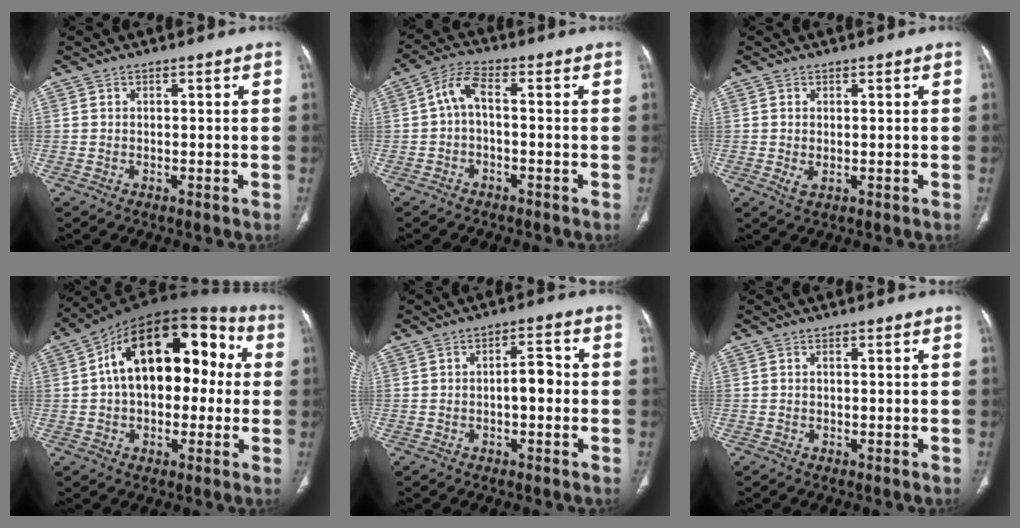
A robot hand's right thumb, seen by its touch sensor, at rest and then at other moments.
{"total": 4.9, "force": [-0.6, 2.0, 4.4], "torque": [-0.092, 0.024, -0.018]}
{"total": 1.9, "force": [-0.1, 1.1, 1.6], "torque": [-0.035, -0.006, 0.004]}
{"total": 20.9, "force": [2.6, 12.6, 16.5], "torque": [-0.222, 0.051, 0.030]}
{"total": 4.5, "force": [-0.5, 2.1, 3.9], "torque": [-0.049, 0.015, -0.013]}
{"total": 0.0}